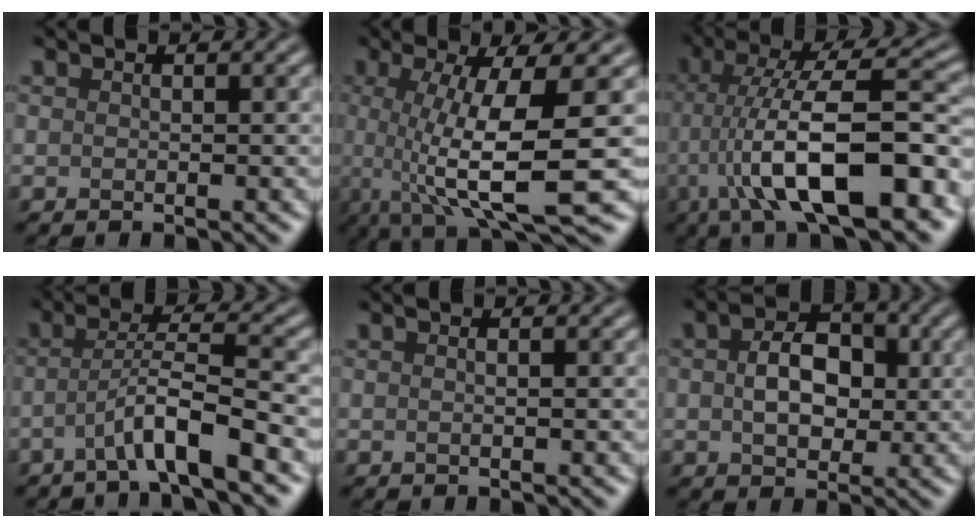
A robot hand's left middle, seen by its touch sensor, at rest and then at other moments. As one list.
[{"total": 10.0, "force": [-0.7, 2.4, 9.7], "torque": [-0.142, -0.005, -0.011]}, {"total": 12.3, "force": [-3.6, 3.4, 11.2], "torque": [-0.175, 0.021, -0.055]}, {"total": 4.6, "force": [-2.3, 0.3, 4.0], "torque": [-0.068, 0.021, -0.046]}, {"total": 1.1, "force": [0.3, 0.6, 0.9], "torque": [0.002, -0.007, -0.008]}, {"total": 4.5, "force": [0.4, 3.0, 3.3], "torque": [-0.060, 0.005, 0.006]}]